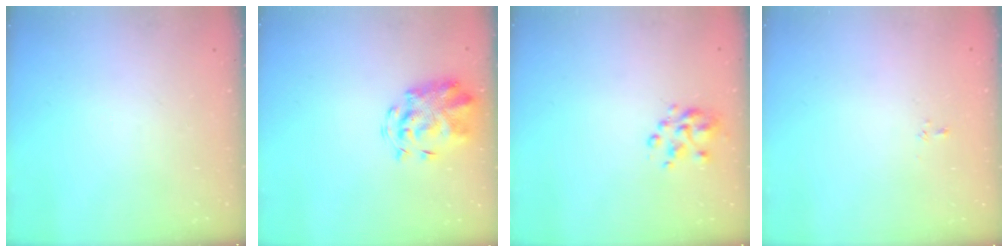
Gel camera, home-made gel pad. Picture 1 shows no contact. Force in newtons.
{"total": 3.8, "press": 3.6, "slide": 1.2}
{"total": 3.8, "press": 3.7, "slide": 0.8}
{"total": 2.2, "press": 2.0, "slide": 0.9}